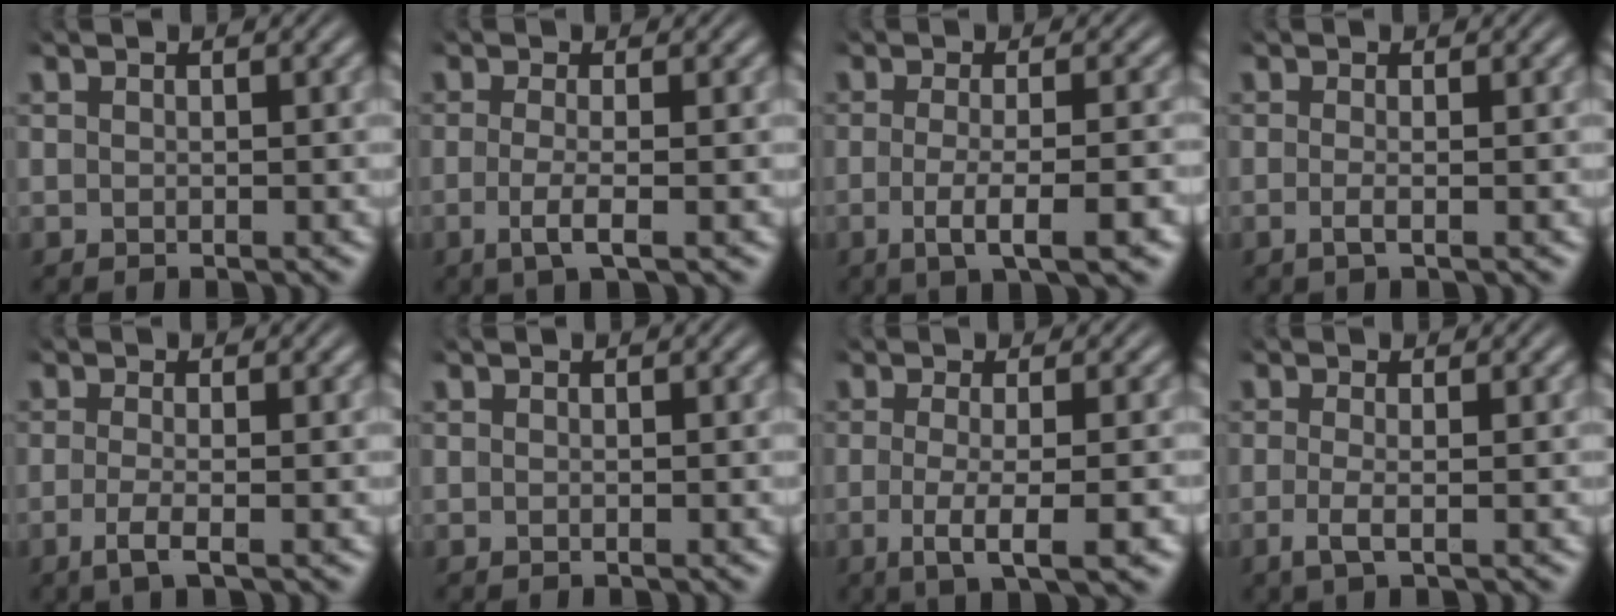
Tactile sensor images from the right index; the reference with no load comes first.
{"total": 2.5, "force": [-1.0, 0.1, 2.3], "torque": [-0.056, -0.016, -0.011]}
{"total": 4.3, "force": [-1.9, 0.5, 3.8], "torque": [-0.072, -0.014, -0.024]}
{"total": 1.2, "force": [-0.7, -0.1, 1.0], "torque": [-0.028, -0.011, -0.010]}
{"total": 2.3, "force": [-1.2, 0.2, 2.0], "torque": [-0.054, -0.017, -0.017]}
{"total": 0.0}
{"total": 4.2, "force": [-1.5, 0.6, 3.9], "torque": [-0.074, -0.016, -0.016]}
{"total": 1.8, "force": [-1.0, 0.2, 1.5], "torque": [-0.046, -0.017, -0.013]}